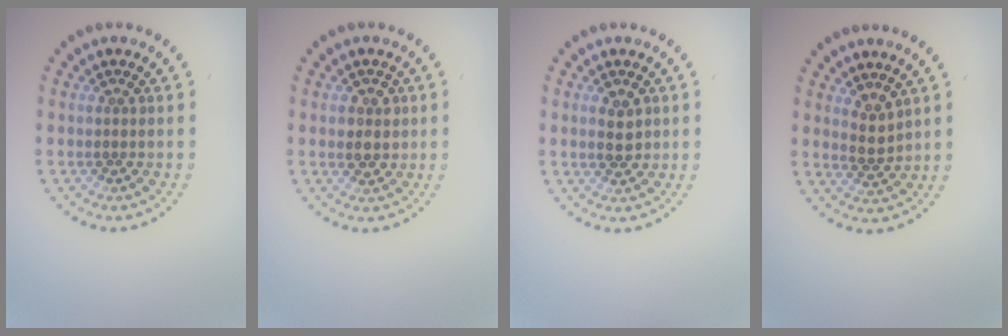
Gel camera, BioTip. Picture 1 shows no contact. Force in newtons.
{"total": 2.1, "press": 2.0, "slide": 0.4}
{"total": 2.2, "press": 2.2, "slide": 0.2}
{"total": 1.8, "press": 1.5, "slide": 1.0}